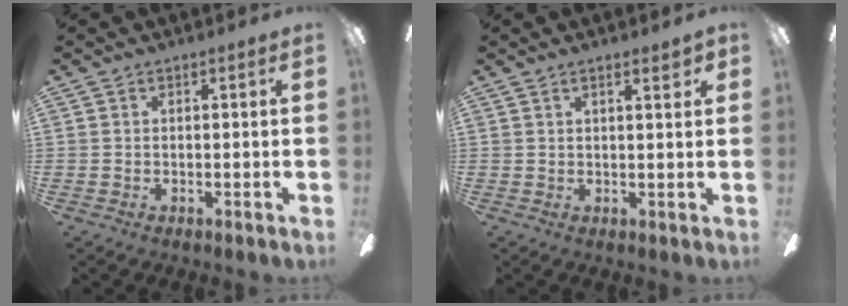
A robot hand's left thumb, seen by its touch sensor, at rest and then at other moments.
{"total": 3.2, "force": [1.8, 0.5, 2.6], "torque": [-0.031, -0.008, 0.024]}